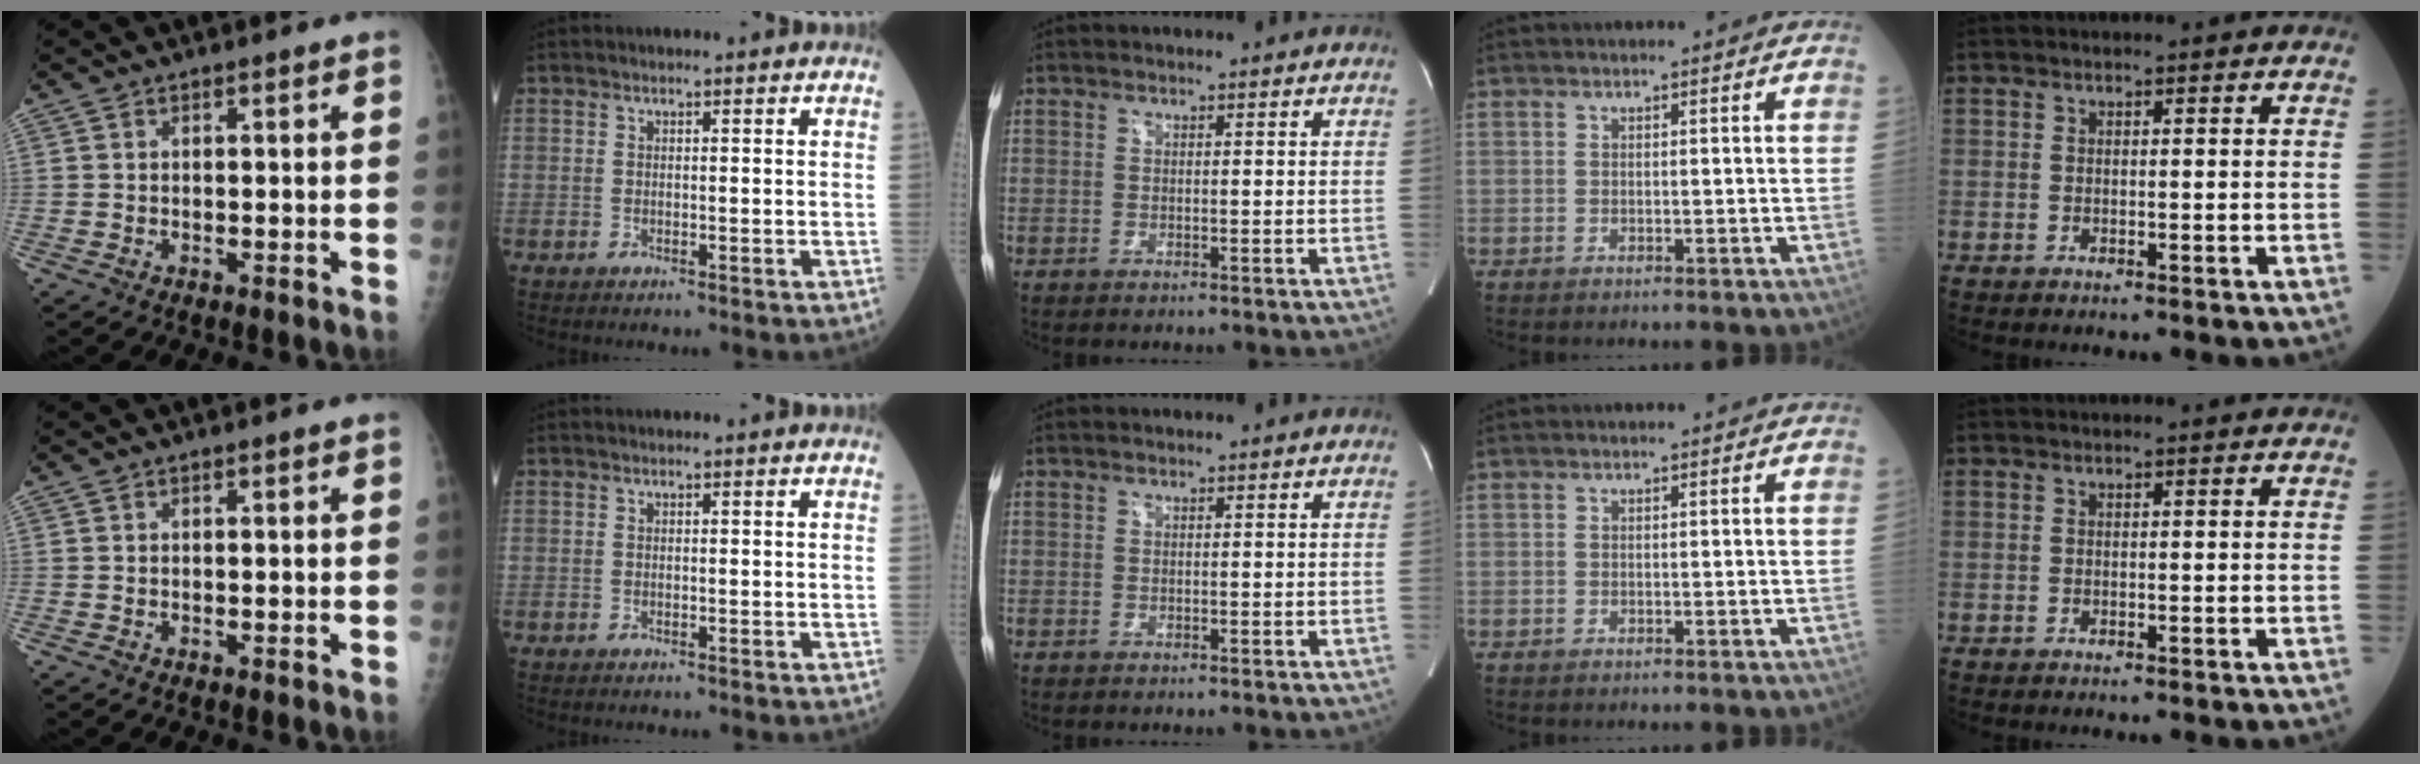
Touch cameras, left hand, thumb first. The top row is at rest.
{}